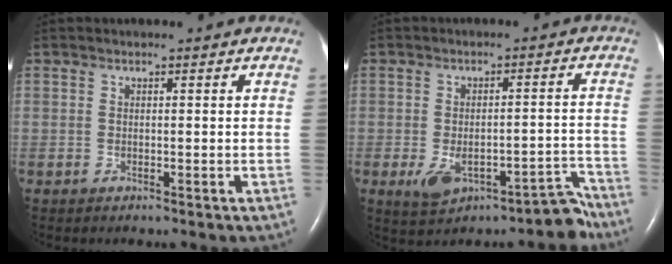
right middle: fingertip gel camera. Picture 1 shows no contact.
{"total": 7.2, "force": [-4.8, 2.6, 4.6], "torque": [-0.055, 0.025, -0.063]}